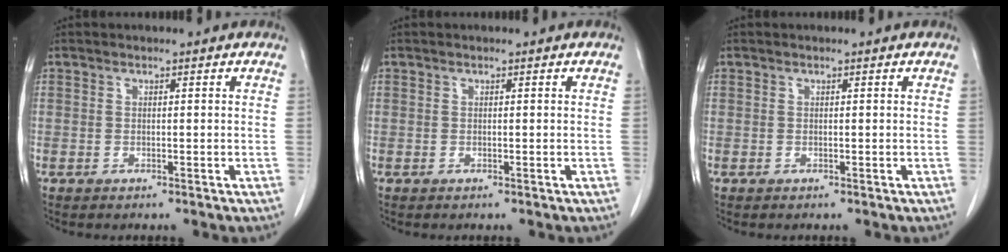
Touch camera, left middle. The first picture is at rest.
{"total": 0.0}
{"total": 0.0}